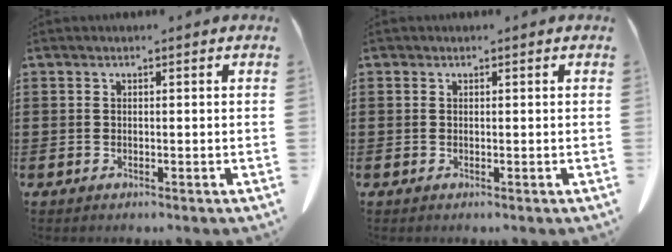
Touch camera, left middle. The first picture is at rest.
{"total": 0.0}